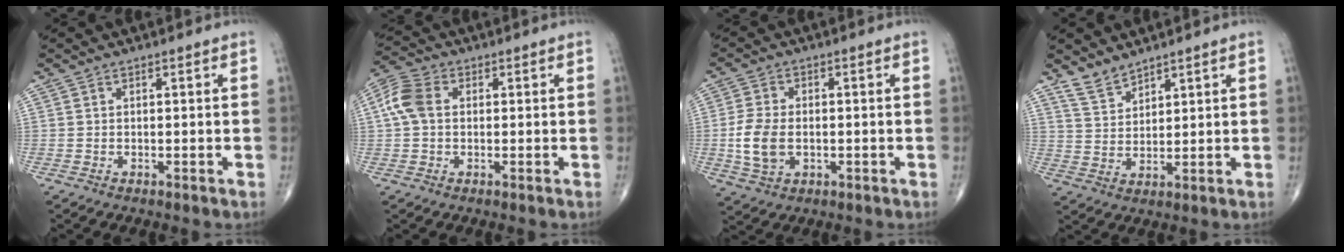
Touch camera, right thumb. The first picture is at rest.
{"total": 6.5, "force": [0.8, 4.6, 4.6], "torque": [-0.103, 0.022, 0.009]}
{"total": 7.8, "force": [-1.0, 4.9, 5.9], "torque": [-0.117, 0.001, -0.016]}
{"total": 4.4, "force": [3.9, 1.6, 1.1], "torque": [-0.013, -0.026, 0.086]}